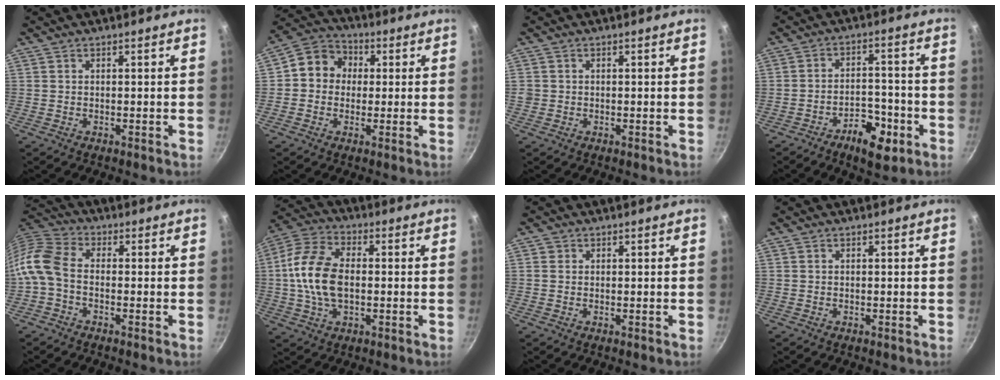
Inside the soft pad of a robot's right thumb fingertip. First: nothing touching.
{"total": 8.7, "force": [0.7, 7.7, 3.9], "torque": [-0.031, 0.017, -0.010]}
{"total": 1.4, "force": [-0.2, 1.3, 0.4], "torque": [-0.006, 0.001, -0.005]}
{"total": 8.9, "force": [-4.9, 4.4, 6.0], "torque": [-0.076, 0.034, -0.073]}
{"total": 8.4, "force": [-2.1, 5.5, 5.9], "torque": [-0.120, 0.037, -0.061]}
{"total": 13.2, "force": [-0.2, 8.1, 10.5], "torque": [-0.196, 0.023, -0.018]}
{"total": 1.1, "force": [0.2, 1.0, 0.3], "torque": [-0.001, 0.001, 0.000]}
{"total": 0.0}